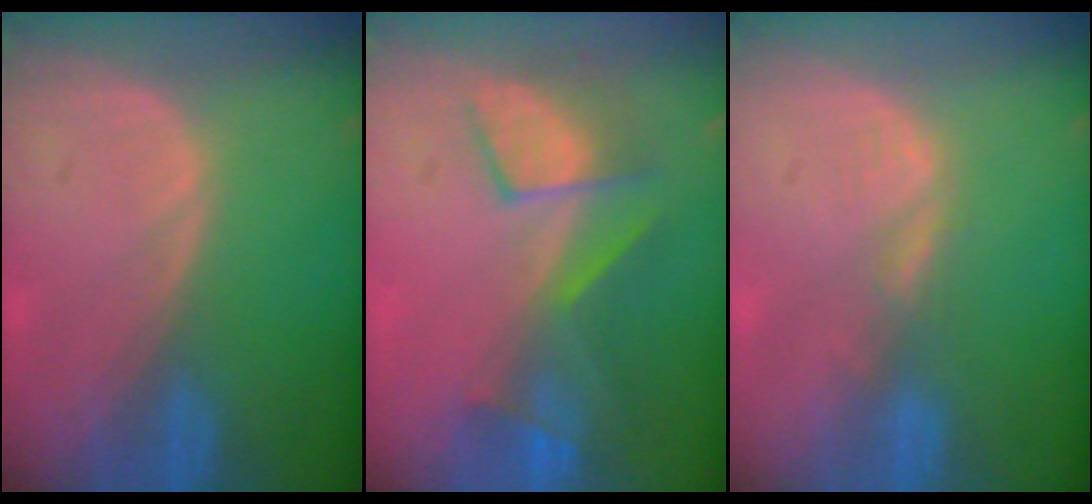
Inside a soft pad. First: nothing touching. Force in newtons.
{"total": 7.6, "press": 7.1, "slide": 2.6}
{"total": 1.6, "press": 1.6, "slide": 0.2}